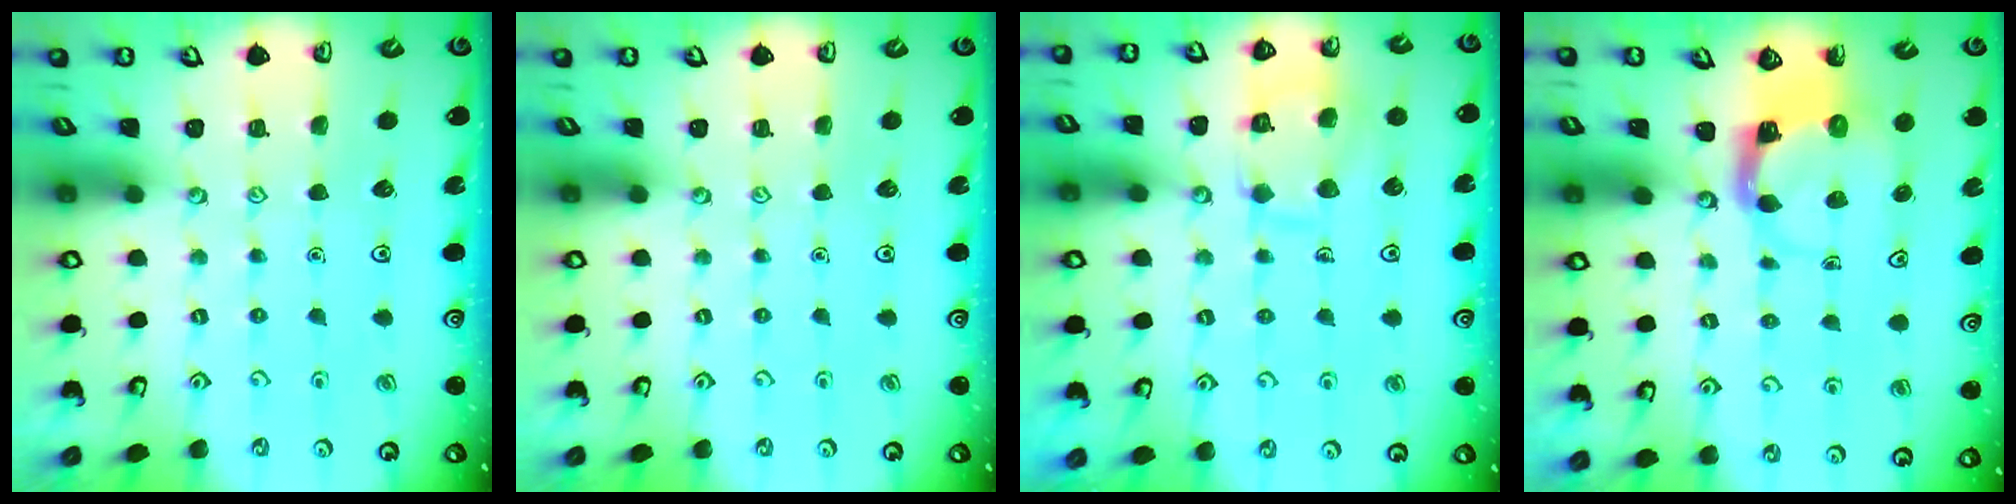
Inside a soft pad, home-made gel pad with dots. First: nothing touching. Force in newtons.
{"total": 0.0}
{"total": 10.6, "press": 10.6, "slide": 0.2}
{"total": 3.9, "press": 3.8, "slide": 0.6}